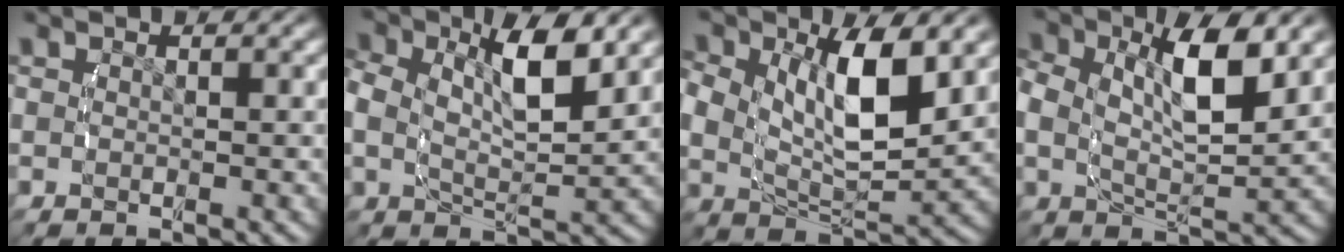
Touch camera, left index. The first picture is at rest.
{"total": 6.3, "force": [1.8, 3.0, 5.2], "torque": [-0.106, -0.016, 0.036]}
{"total": 7.4, "force": [1.7, 3.9, 6.0], "torque": [-0.116, -0.029, 0.044]}
{"total": 6.8, "force": [1.7, 3.4, 5.7], "torque": [-0.117, -0.019, 0.036]}